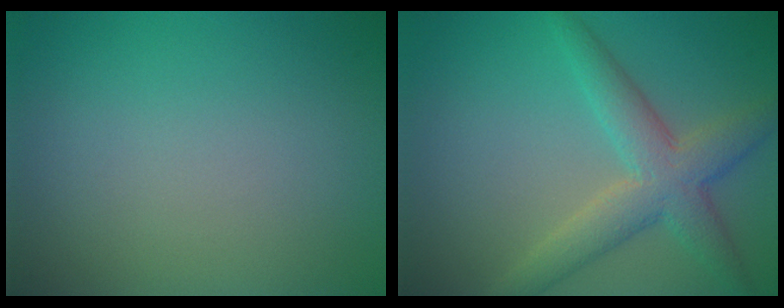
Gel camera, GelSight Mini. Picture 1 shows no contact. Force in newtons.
{"total": 4.9, "press": 4.9, "slide": 0.1}